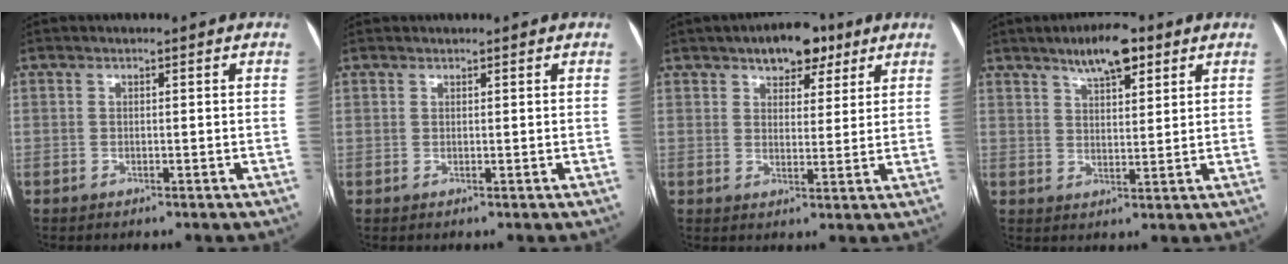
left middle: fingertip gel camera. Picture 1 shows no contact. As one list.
[{"total": 1.6, "force": [-0.2, -1.1, -1.2], "torque": [0.025, -0.006, -0.002]}, {"total": 7.2, "force": [4.8, 3.7, 4.0], "torque": [-0.048, 0.016, 0.068]}, {"total": 7.3, "force": [4.8, 2.2, 5.0], "torque": [-0.085, 0.009, 0.077]}]